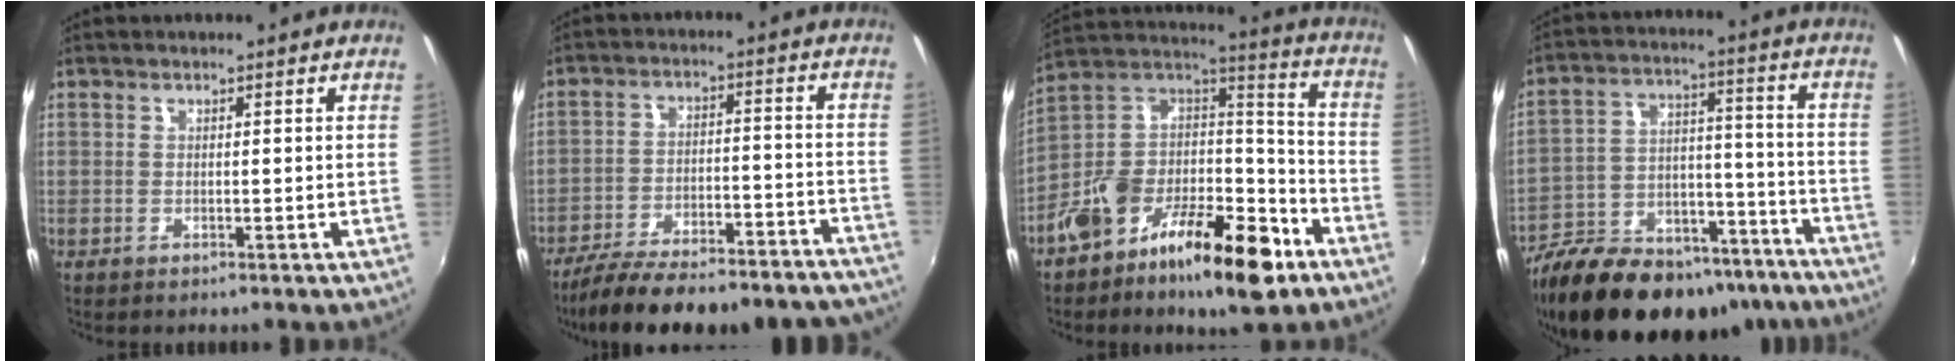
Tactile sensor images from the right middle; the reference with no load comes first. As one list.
[{"total": 25.4, "force": [-22.2, 5.9, 10.9], "torque": [-0.190, -0.018, -0.292]}, {"total": 20.7, "force": [-11.9, 9.2, 14.3], "torque": [-0.240, 0.023, -0.201]}, {"total": 28.9, "force": [-21.7, 12.6, 14.3], "torque": [-0.267, 0.010, -0.304]}]